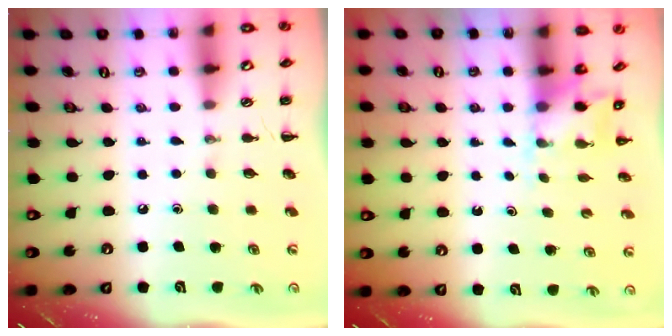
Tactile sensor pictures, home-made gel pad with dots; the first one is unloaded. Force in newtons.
{"total": 2.3, "press": 2.3, "slide": 0.6}